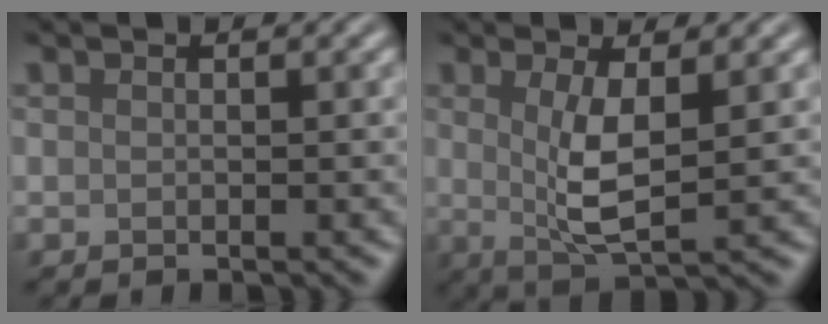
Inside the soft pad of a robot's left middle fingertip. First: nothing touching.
{"total": 4.3, "force": [0.4, 1.1, 4.2], "torque": [-0.086, -0.009, 0.016]}